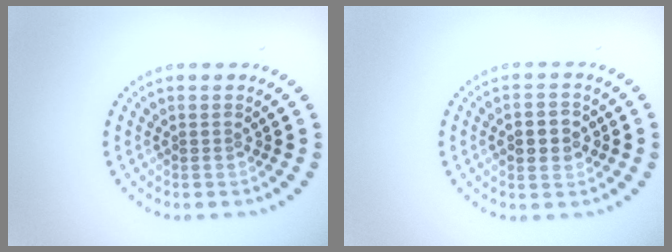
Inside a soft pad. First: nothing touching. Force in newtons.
{"total": 2.6, "press": 2.6, "slide": 0.0}